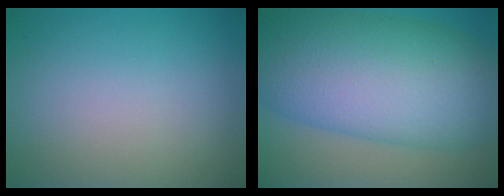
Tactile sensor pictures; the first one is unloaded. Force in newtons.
{"total": 14.5, "press": 14.5, "slide": 0.1}